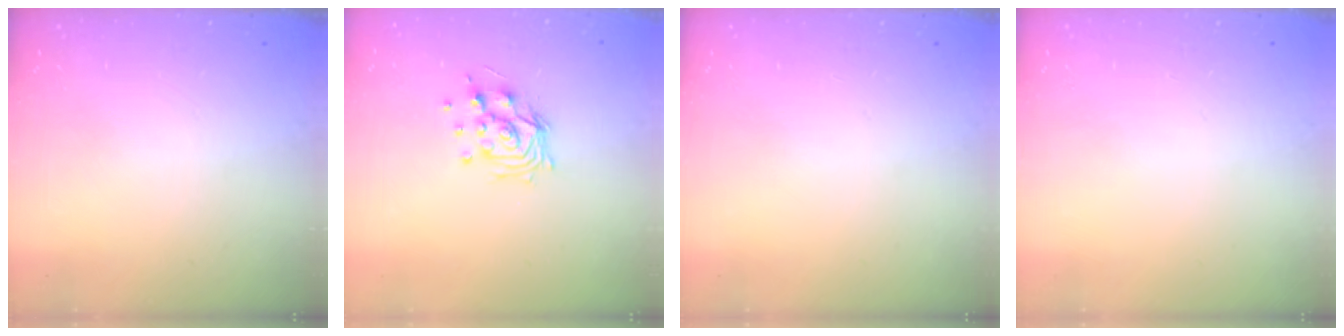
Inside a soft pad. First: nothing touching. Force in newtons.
{"total": 10.5, "press": 10.5, "slide": 0.6}
{"total": 0.0}
{"total": 0.0}